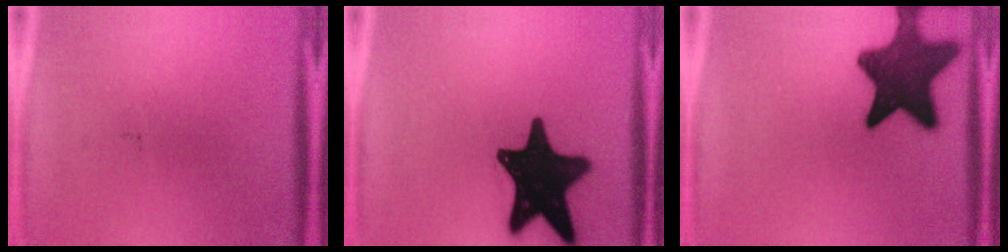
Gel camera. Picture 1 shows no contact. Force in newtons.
{"total": 18.8}
{"total": 13.6}